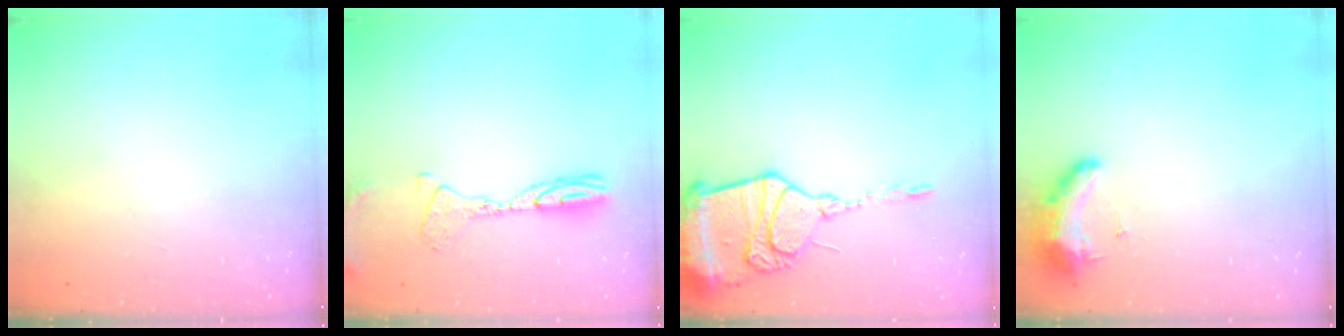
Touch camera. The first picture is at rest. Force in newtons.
{"total": 11.8, "press": 11.6, "slide": 2.1}
{"total": 17.8, "press": 17.7, "slide": 1.5}
{"total": 8.5, "press": 8.3, "slide": 1.6}